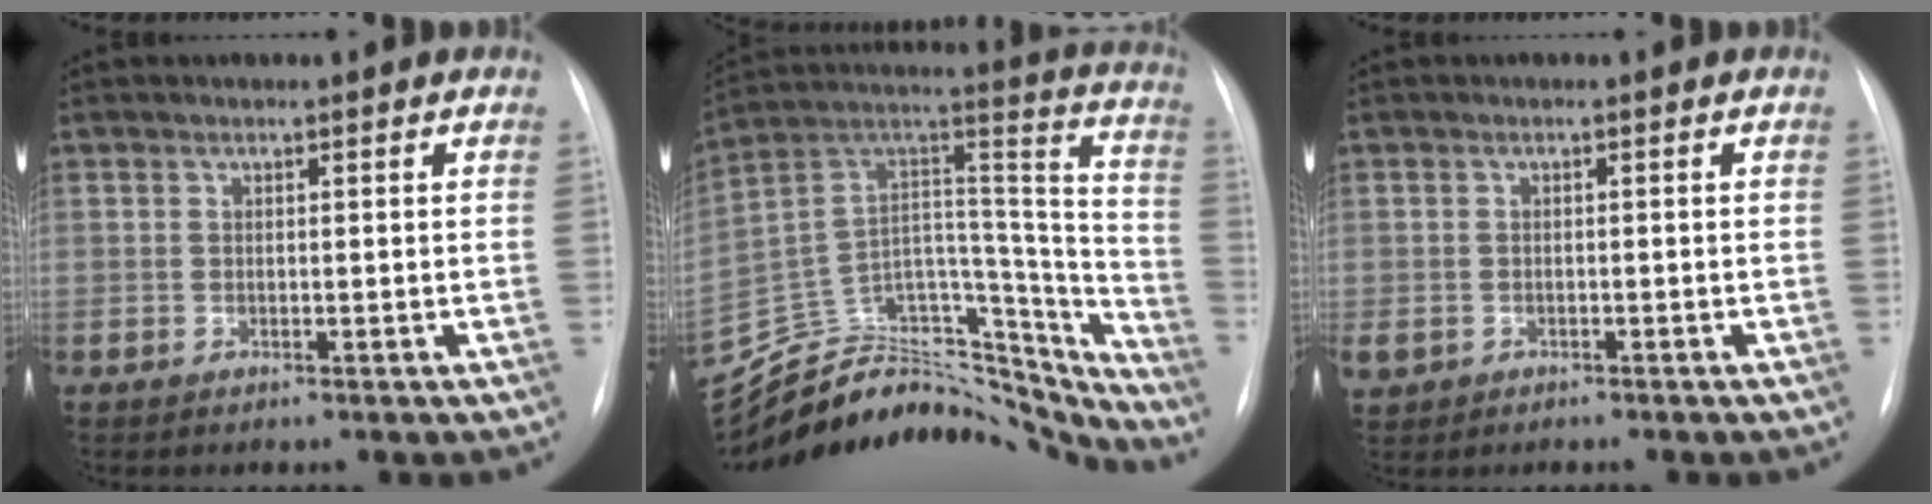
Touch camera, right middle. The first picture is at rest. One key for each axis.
{"total": 34.4, "fx": -30.9, "fy": 11.3, "fz": 10.1, "tx": -0.180, "ty": 0.050, "tz": -0.440}
{"total": 3.0, "fx": -1.8, "fy": 2.0, "fz": 1.2, "tx": -0.028, "ty": 0.001, "tz": -0.025}